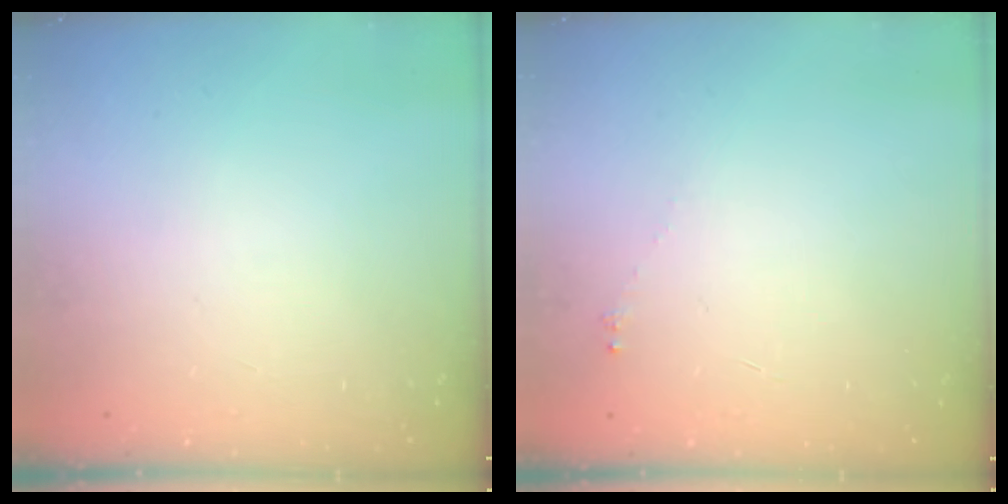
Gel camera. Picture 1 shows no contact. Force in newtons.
{"total": 1.7, "press": 1.6, "slide": 0.2}